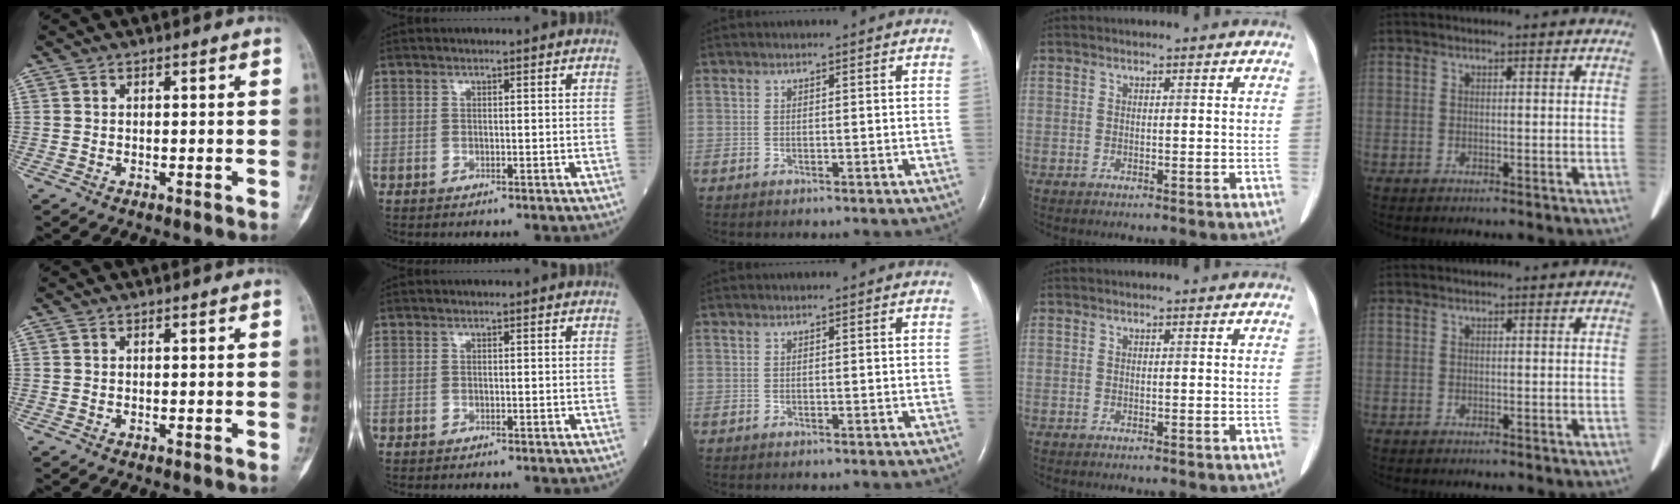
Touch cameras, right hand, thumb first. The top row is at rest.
{}